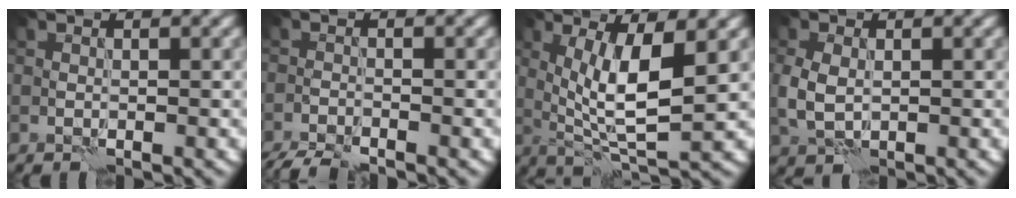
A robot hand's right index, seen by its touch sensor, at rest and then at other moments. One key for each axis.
{"total": 3.4, "fx": -3.2, "fy": 0.2, "fz": 1.1, "tx": -0.023, "ty": -0.018, "tz": -0.065}
{"total": 6.6, "fx": 1.2, "fy": 1.6, "fz": 6.3, "tx": -0.115, "ty": -0.007, "tz": 0.027}
{"total": 3.1, "fx": 0.0, "fy": 2.2, "fz": 2.2, "tx": -0.056, "ty": 0.001, "tz": 0.000}